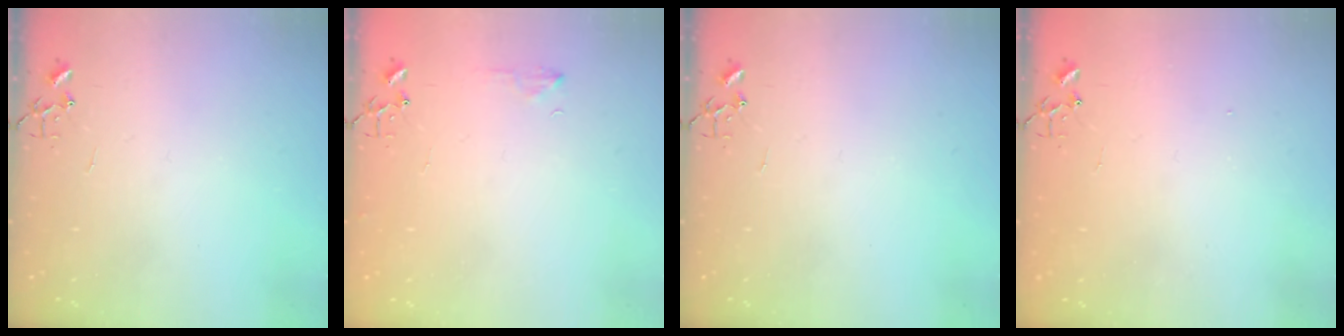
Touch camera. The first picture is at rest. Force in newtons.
{"total": 6.4, "press": 6.3, "slide": 0.7}
{"total": 0.0}
{"total": 1.4, "press": 1.4, "slide": 0.3}